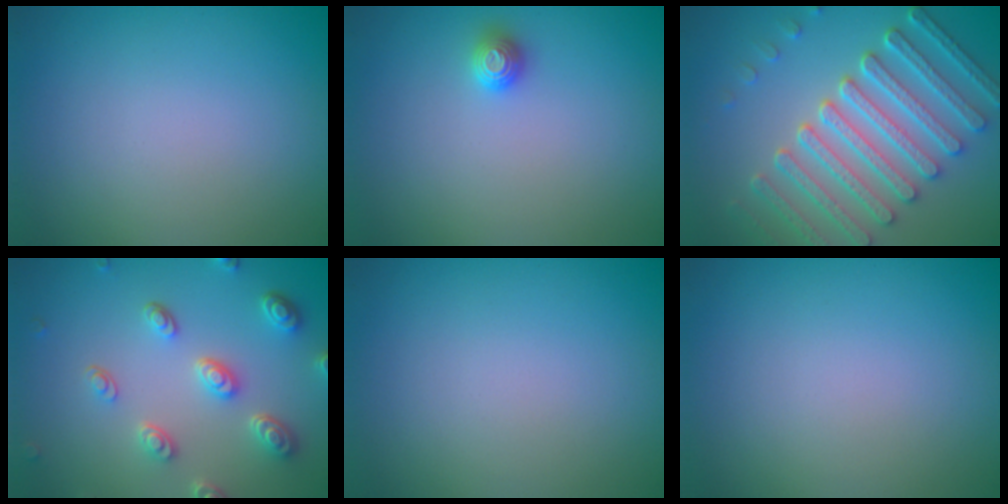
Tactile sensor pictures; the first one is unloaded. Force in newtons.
{"total": 1.0, "press": 1.0, "slide": 0.3}
{"total": 7.7, "press": 6.1, "slide": 4.8}
{"total": 4.6, "press": 3.6, "slide": 2.8}
{"total": 0.0}
{"total": 0.0}